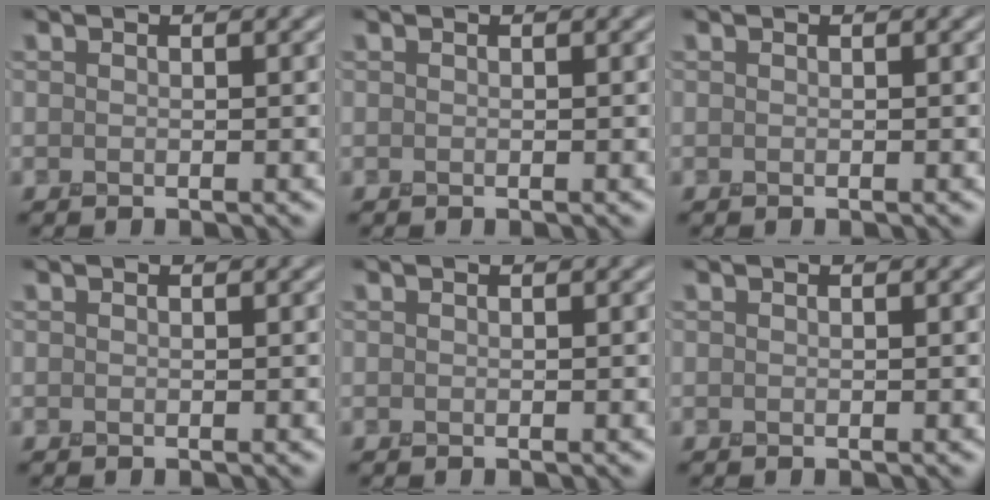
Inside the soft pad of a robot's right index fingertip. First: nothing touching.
{"total": 0.0}
{"total": 0.0}
{"total": 0.0}
{"total": 0.0}
{"total": 0.0}